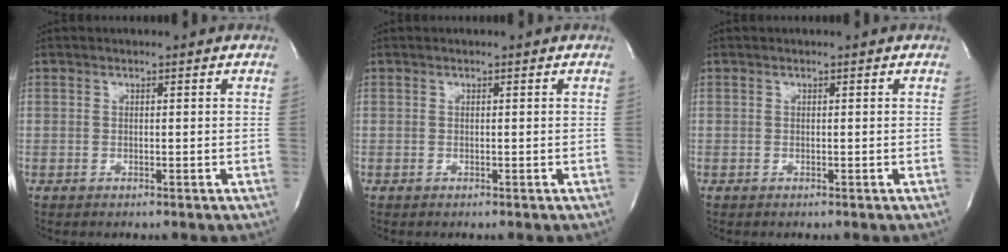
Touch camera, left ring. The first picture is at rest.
{"total": 0.0}
{"total": 0.0}